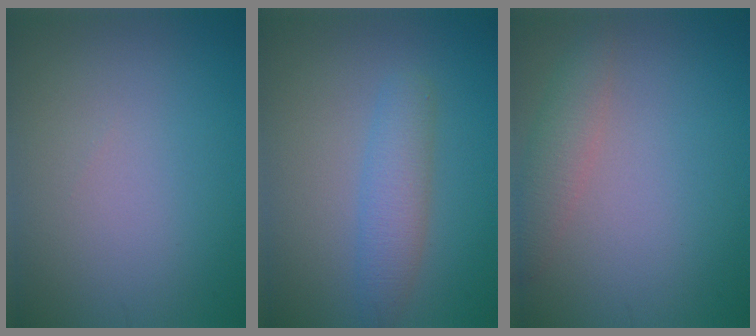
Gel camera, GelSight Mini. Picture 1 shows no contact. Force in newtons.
{"total": 3.0, "press": 3.0, "slide": 0.1}
{"total": 2.4, "press": 2.4, "slide": 0.2}